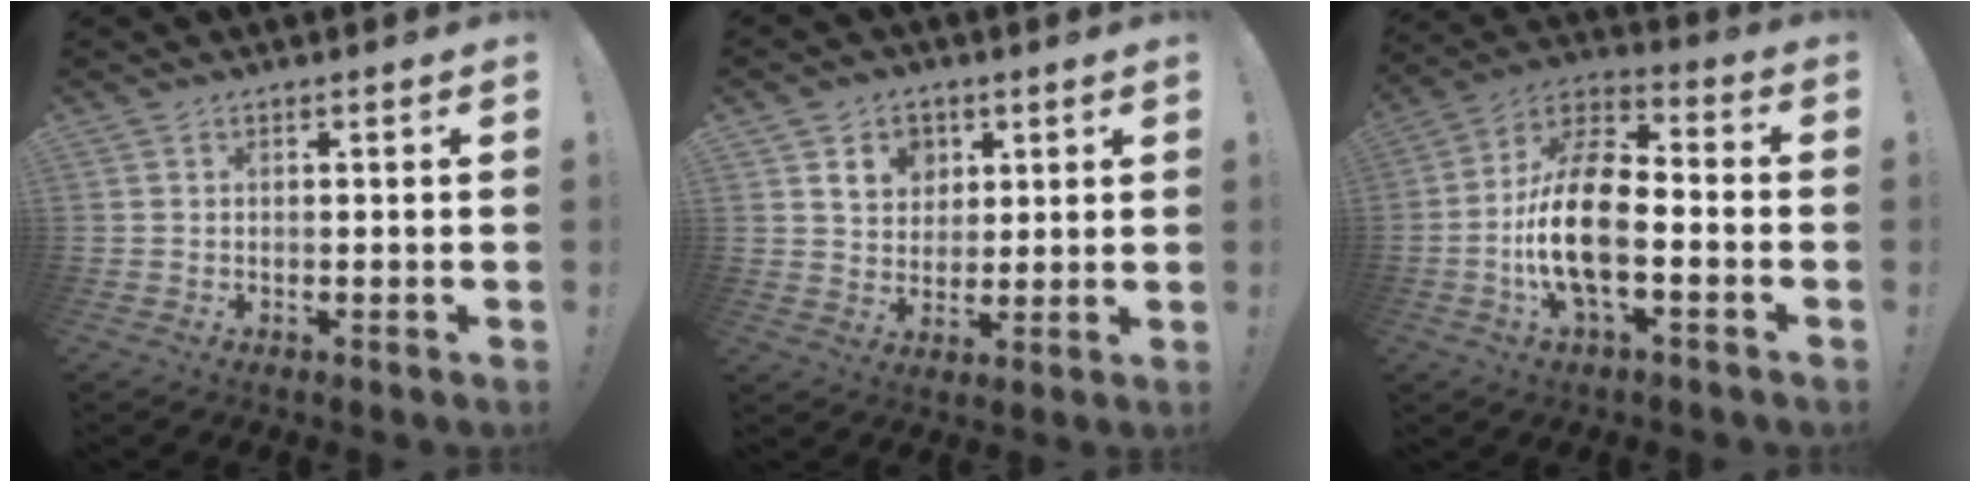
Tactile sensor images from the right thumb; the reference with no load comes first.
{"total": 9.4, "force": [4.9, 7.4, 3.1], "torque": [-0.046, -0.023, 0.097]}
{"total": 17.9, "force": [-4.0, 8.4, 15.2], "torque": [-0.309, 0.020, -0.065]}